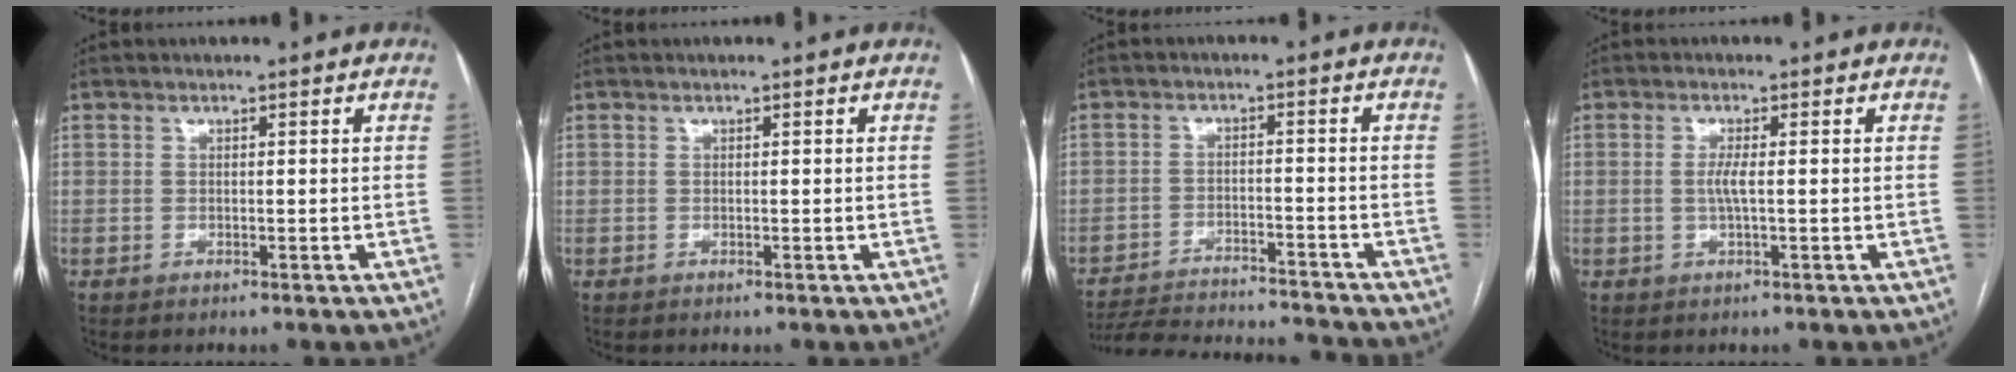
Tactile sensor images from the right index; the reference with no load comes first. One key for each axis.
{"total": 0.0}
{"total": 16.7, "fx": -16.0, "fy": 0.9, "fz": 4.7, "tx": -0.095, "ty": -0.013, "tz": -0.230}
{"total": 2.3, "fx": 0.0, "fy": 0.0, "fz": 2.3, "tx": -0.053, "ty": -0.004, "tz": 0.000}